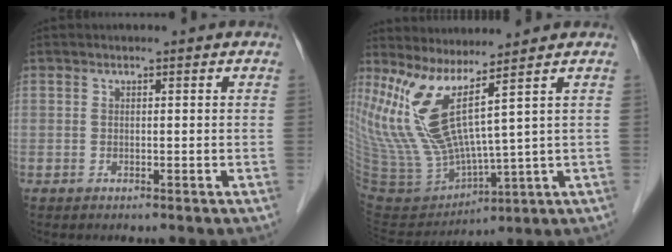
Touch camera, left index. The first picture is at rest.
{"total": 12.2, "force": [6.7, 0.8, 10.1], "torque": [-0.237, -0.025, 0.148]}